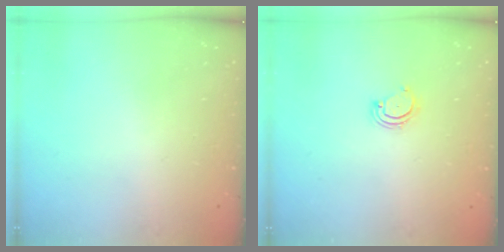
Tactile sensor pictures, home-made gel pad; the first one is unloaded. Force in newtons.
{"total": 3.0, "press": 3.0, "slide": 0.4}